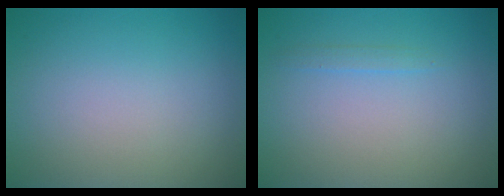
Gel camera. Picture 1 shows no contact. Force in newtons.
{"total": 0.7, "press": 0.7, "slide": 0.1}